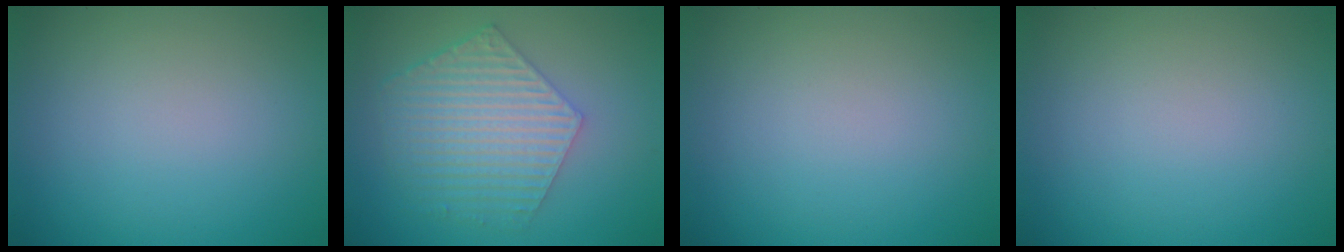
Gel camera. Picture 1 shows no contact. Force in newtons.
{"total": 5.9, "press": 4.3, "slide": 4.0}
{"total": 0.0}
{"total": 0.0}